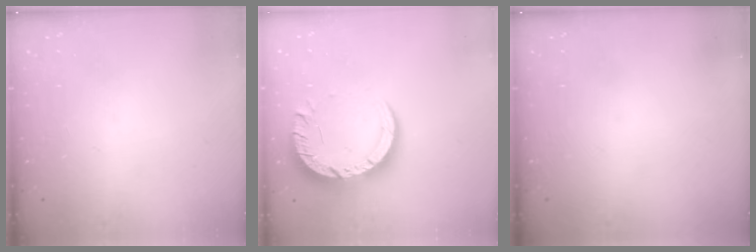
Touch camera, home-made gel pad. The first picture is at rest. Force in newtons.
{"total": 13.0, "press": 13.0, "slide": 1.0}
{"total": 0.0}